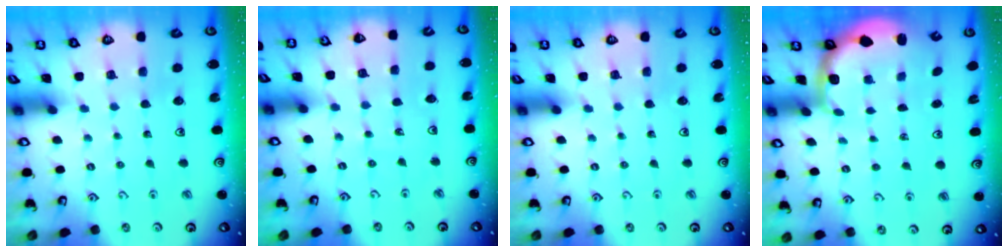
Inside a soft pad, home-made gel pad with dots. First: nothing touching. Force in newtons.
{"total": 3.3, "press": 3.3, "slide": 0.3}
{"total": 0.0}
{"total": 2.1, "press": 1.9, "slide": 1.0}